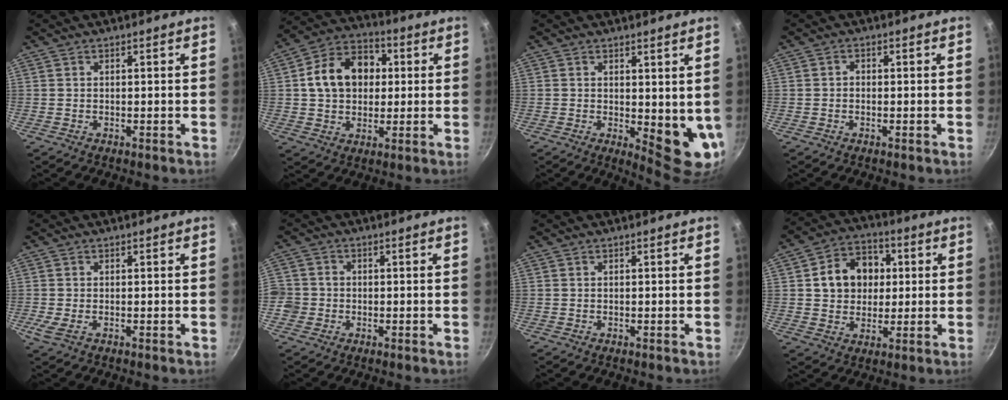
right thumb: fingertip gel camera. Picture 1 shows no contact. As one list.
[{"total": 14.1, "force": [2.0, 10.8, 8.8], "torque": [-0.119, 0.025, 0.020]}, {"total": 8.0, "force": [1.2, 3.5, 7.2], "torque": [-0.078, -0.022, 0.024]}, {"total": 1.1, "force": [-0.3, 0.9, 0.5], "torque": [-0.008, 0.005, -0.006]}, {"total": 2.8, "force": [-0.7, 1.3, 2.4], "torque": [-0.051, -0.006, -0.014]}, {"total": 5.0, "force": [-1.4, 4.6, 1.5], "torque": [-0.018, 0.018, -0.028]}, {"total": 0.0}, {"total": 12.2, "force": [2.1, 10.0, 6.6], "torque": [-0.073, 0.013, 0.027]}]